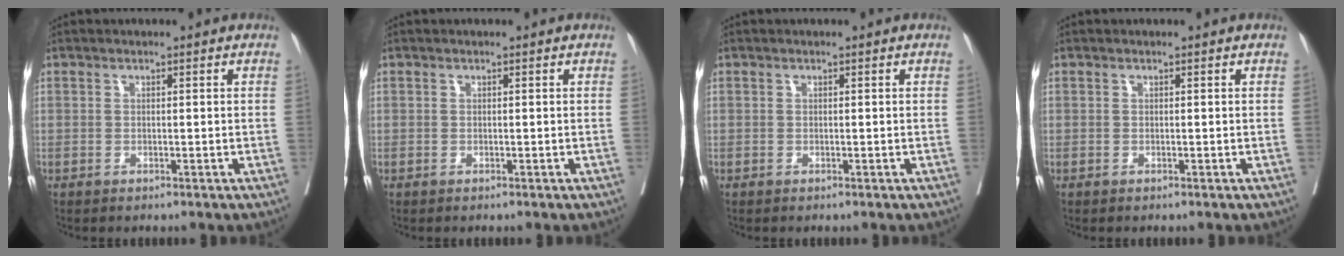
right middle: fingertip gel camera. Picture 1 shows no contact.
{"total": 0.0}
{"total": 0.0}
{"total": 0.0}